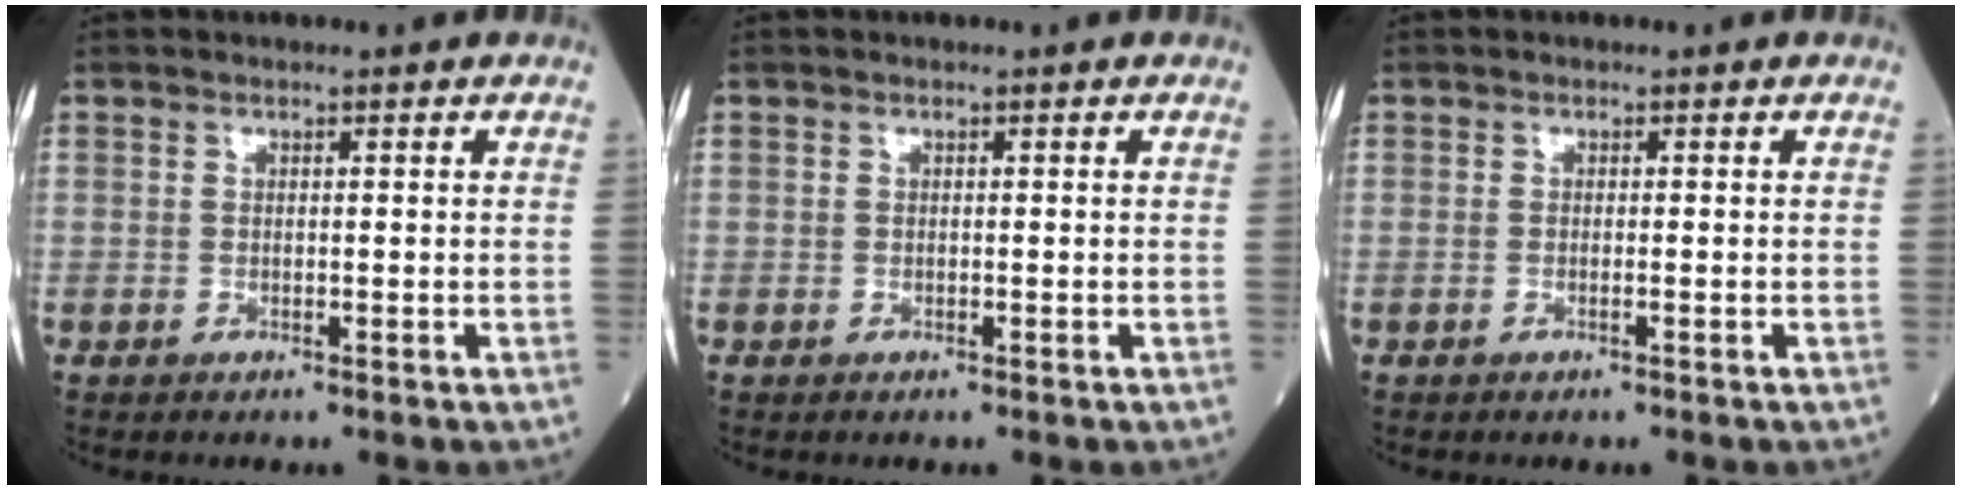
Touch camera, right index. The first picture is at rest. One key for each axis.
{"total": 0.0}
{"total": 0.0}